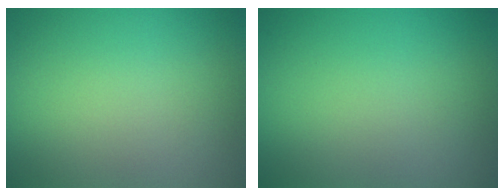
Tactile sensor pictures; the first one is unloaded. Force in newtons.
{"total": 0.0}